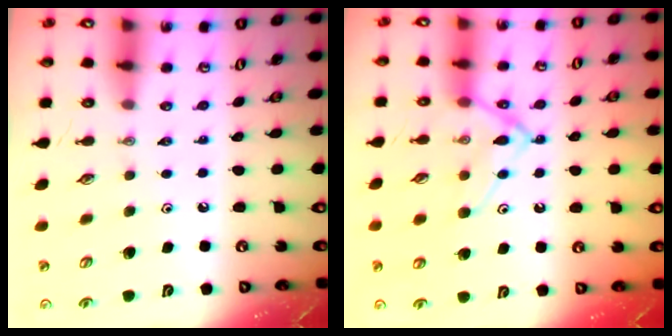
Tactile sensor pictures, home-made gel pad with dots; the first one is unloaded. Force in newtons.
{"total": 12.9, "press": 12.9, "slide": 0.5}